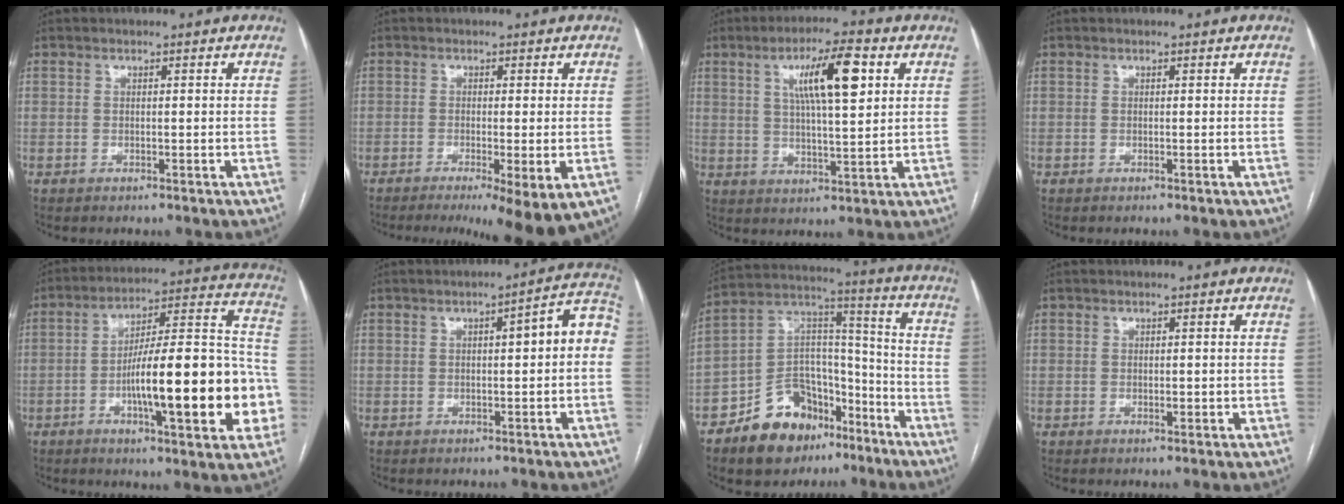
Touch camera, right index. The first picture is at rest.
{"total": 10.1, "force": [-6.0, 1.5, 8.0], "torque": [-0.092, -0.017, -0.093]}
{"total": 10.6, "force": [3.8, 1.6, 9.8], "torque": [-0.166, 0.012, 0.065]}
{"total": 0.0}
{"total": 22.8, "force": [-5.8, 4.2, 21.6], "torque": [-0.271, 0.029, -0.078]}
{"total": 6.6, "force": [0.2, 1.1, 6.5], "torque": [-0.079, 0.028, -0.002]}
{"total": 16.1, "force": [-10.5, 9.8, 7.3], "torque": [-0.117, 0.061, -0.171]}
{"total": 1.0, "force": [-0.2, 0.6, 0.8], "torque": [-0.009, 0.000, -0.001]}